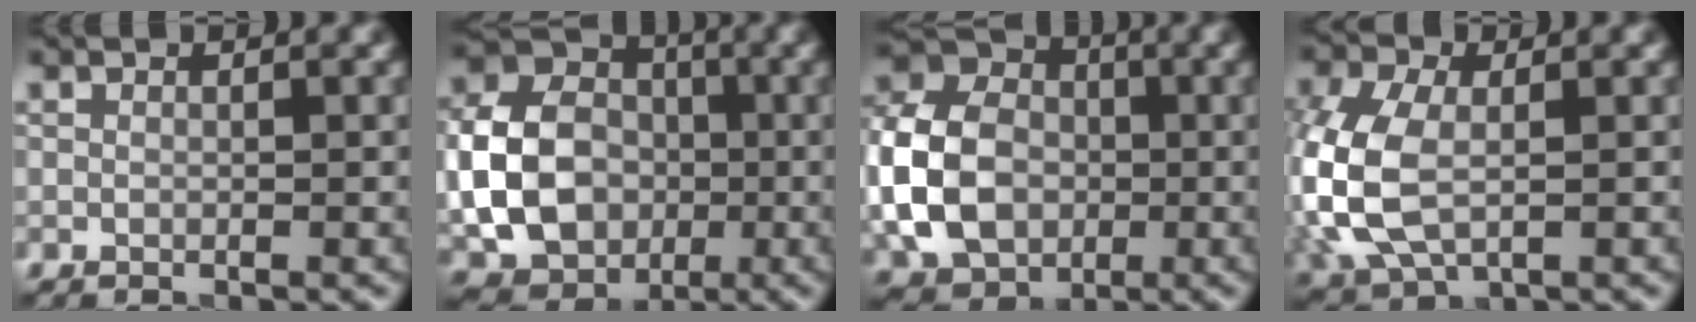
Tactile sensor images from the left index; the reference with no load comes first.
{"total": 9.5, "force": [-1.3, 7.5, 5.6], "torque": [-0.122, 0.005, -0.032]}
{"total": 10.3, "force": [-1.7, 8.0, 6.2], "torque": [-0.144, 0.008, -0.046]}
{"total": 8.9, "force": [-0.7, 5.8, 6.8], "torque": [-0.190, -0.001, -0.017]}